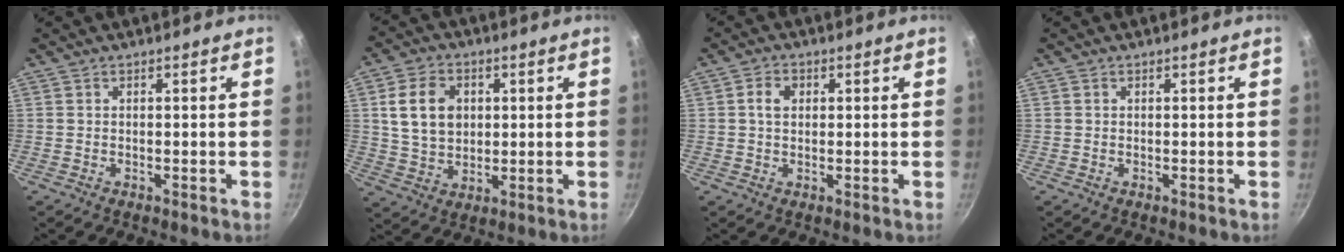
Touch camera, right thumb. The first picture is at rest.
{"total": 10.3, "force": [2.1, 8.0, 6.1], "torque": [-0.089, 0.001, 0.038]}
{"total": 3.2, "force": [0.7, 2.4, 2.0], "torque": [-0.026, 0.004, 0.008]}
{"total": 0.0}